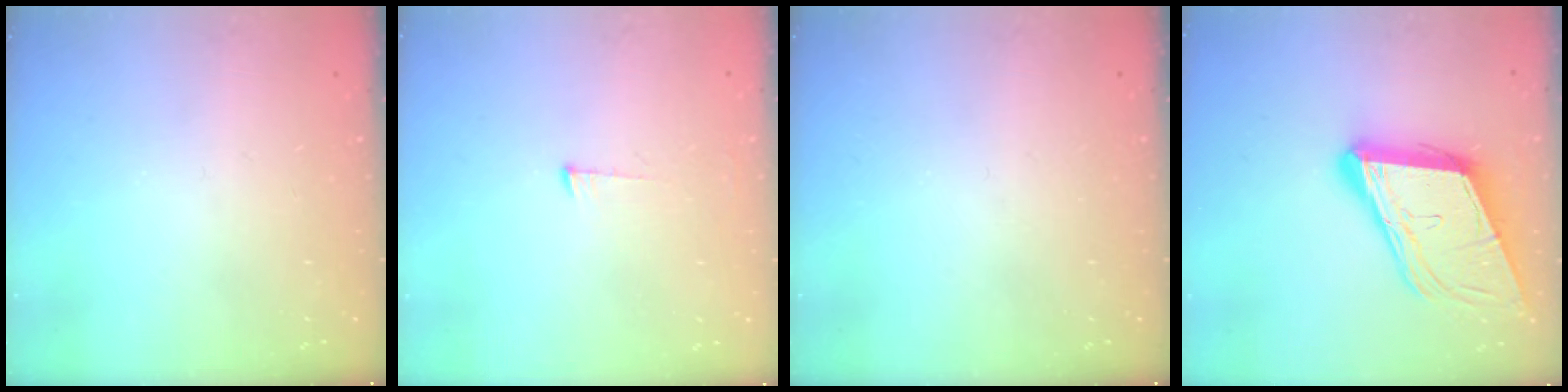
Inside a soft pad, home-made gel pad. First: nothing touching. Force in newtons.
{"total": 6.1, "press": 6.1, "slide": 0.4}
{"total": 0.0}
{"total": 16.6, "press": 16.1, "slide": 4.0}